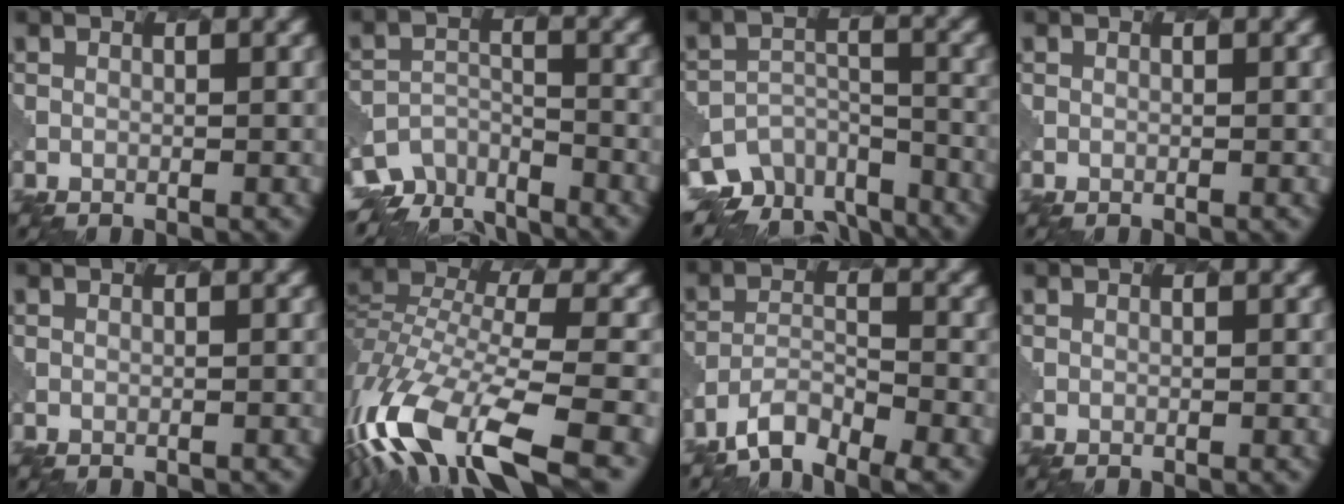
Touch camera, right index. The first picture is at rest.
{"total": 5.5, "force": [-5.1, 1.8, 0.9], "torque": [-0.016, -0.017, -0.093]}
{"total": 8.6, "force": [-7.2, 4.4, 1.8], "torque": [-0.020, -0.007, -0.092]}
{"total": 0.0}
{"total": 0.5, "force": [-0.5, 0.1, 0.0], "torque": [0.003, -0.002, -0.004]}
{"total": 13.1, "force": [-7.6, 4.9, 9.5], "torque": [-0.212, 0.001, -0.130]}
{"total": 4.9, "force": [-4.2, 1.5, 2.1], "torque": [-0.036, -0.007, -0.079]}
{"total": 0.0}